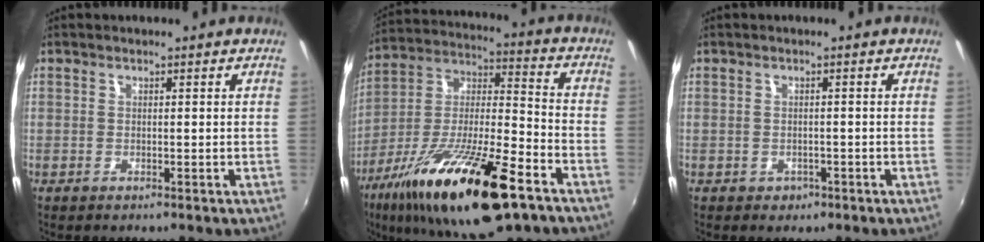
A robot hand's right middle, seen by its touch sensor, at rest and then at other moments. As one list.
[{"total": 25.4, "force": [-14.5, 6.1, 19.9], "torque": [-0.352, -0.038, -0.253]}, {"total": 1.7, "force": [-0.7, 1.5, 0.5], "torque": [-0.011, -0.004, -0.007]}]